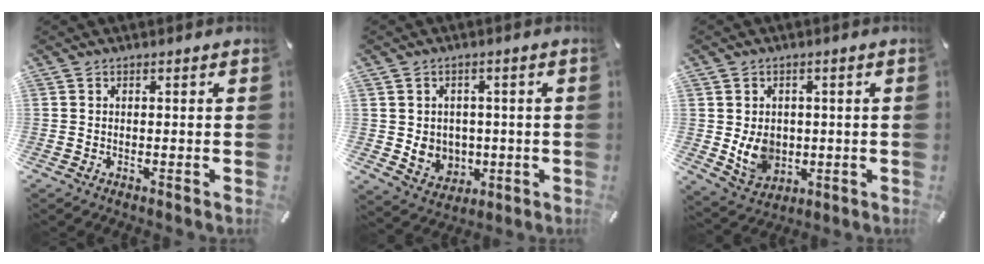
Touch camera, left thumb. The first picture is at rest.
{"total": 6.2, "force": [0.4, 6.0, 1.5], "torque": [-0.023, -0.006, 0.012]}
{"total": 7.6, "force": [-0.2, 6.7, 3.4], "torque": [-0.065, -0.002, -0.005]}